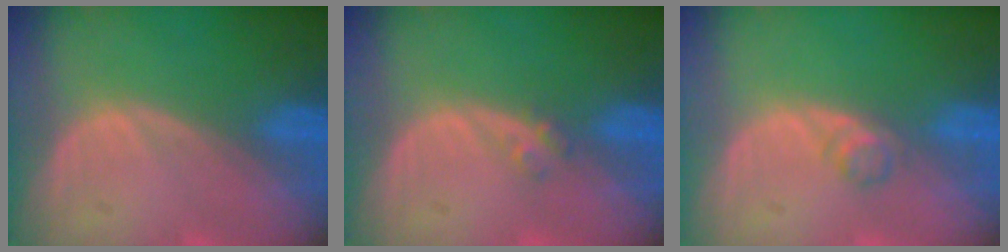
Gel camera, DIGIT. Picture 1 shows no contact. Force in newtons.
{"total": 1.4, "press": 1.2, "slide": 0.7}
{"total": 1.6, "press": 1.6, "slide": 0.2}